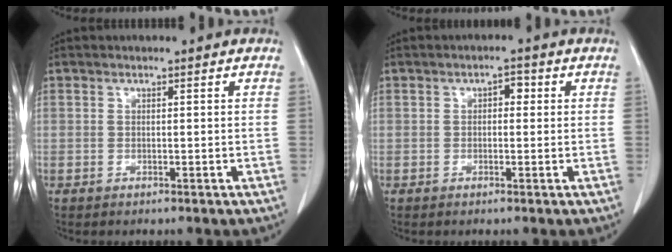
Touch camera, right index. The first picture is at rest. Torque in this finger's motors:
{"motor_torque": [0.34, 0.09, 0.04, 0.02]}